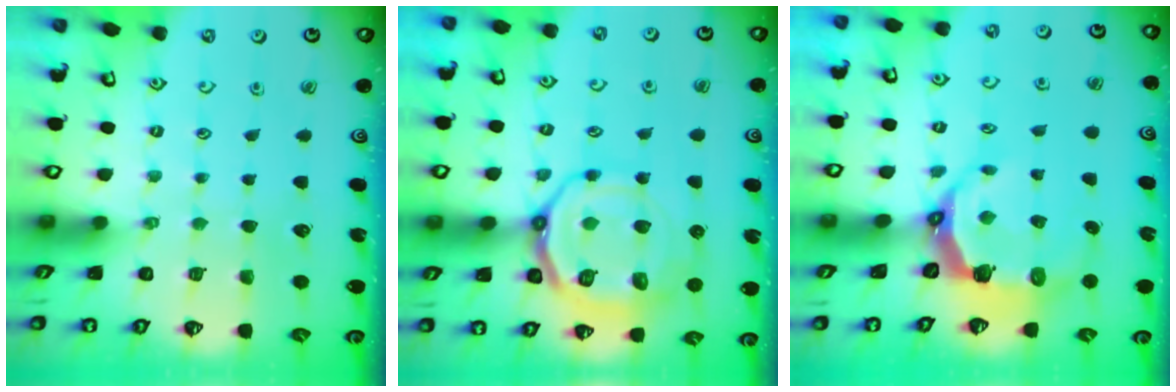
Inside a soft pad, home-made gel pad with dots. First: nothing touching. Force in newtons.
{"total": 16.0, "press": 15.9, "slide": 2.0}
{"total": 8.1, "press": 6.4, "slide": 5.0}